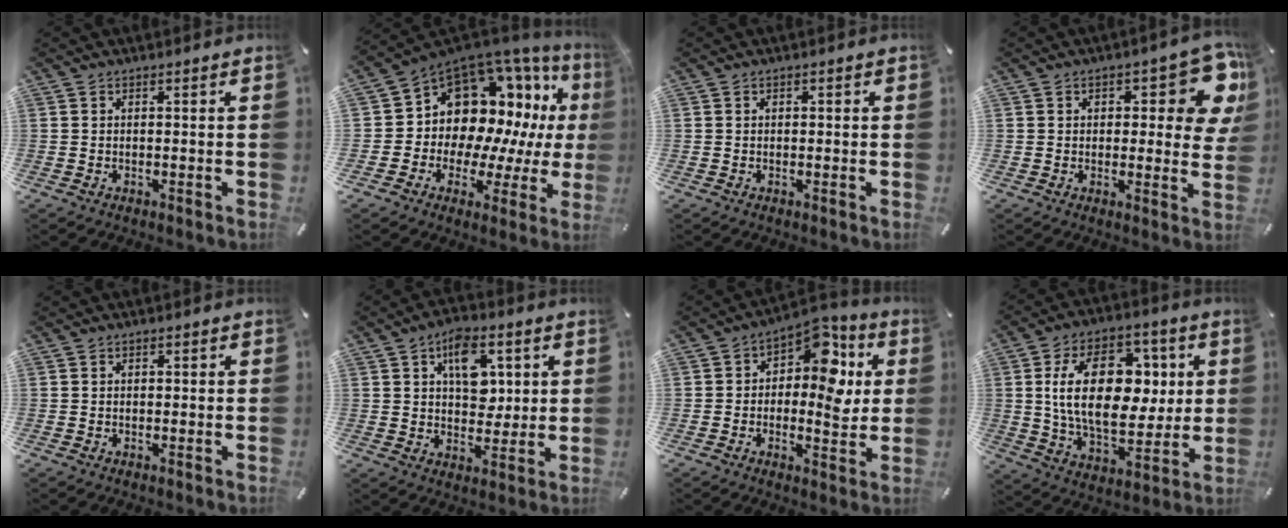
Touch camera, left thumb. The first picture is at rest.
{"total": 14.9, "force": [5.8, 12.2, 6.3], "torque": [-0.095, -0.082, 0.125]}
{"total": 0.6, "force": [0.0, 0.5, 0.2], "torque": [-0.004, 0.005, -0.002]}
{"total": 12.4, "force": [5.0, 5.8, 9.8], "torque": [-0.106, -0.029, 0.082]}
{"total": 0.6, "force": [0.0, 0.5, 0.2], "torque": [-0.003, 0.003, -0.001]}
{"total": 10.9, "force": [3.5, 7.5, 7.1], "torque": [-0.094, -0.001, 0.060]}
{"total": 11.9, "force": [3.9, 7.7, 8.2], "torque": [-0.105, -0.036, 0.064]}
{"total": 21.5, "force": [3.8, 13.9, 15.9], "torque": [-0.280, 0.005, 0.062]}